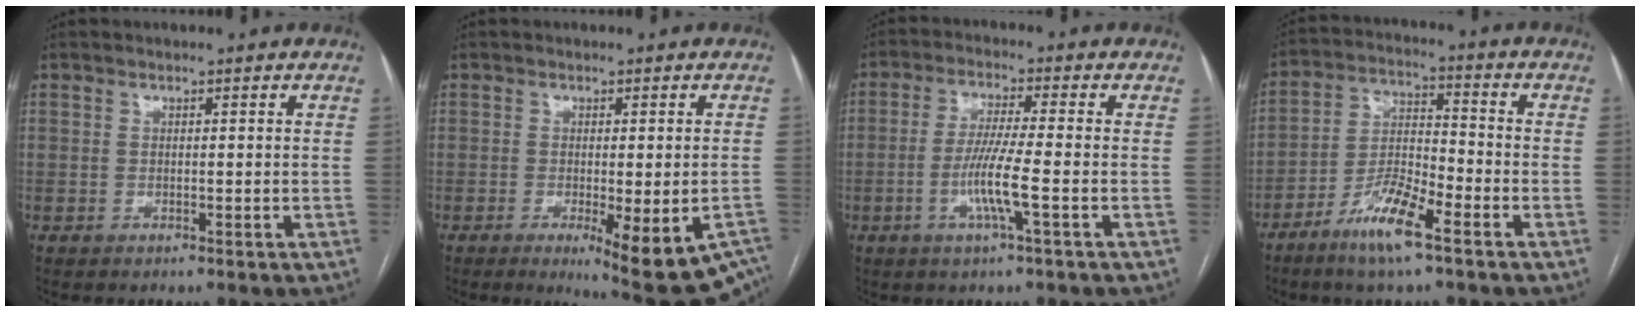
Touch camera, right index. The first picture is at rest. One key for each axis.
{"total": 13.5, "fx": -9.0, "fy": 2.7, "fz": 9.8, "tx": -0.054, "ty": -0.016, "tz": -0.114}
{"total": 7.2, "fx": -2.2, "fy": -0.4, "fz": 6.8, "tx": -0.131, "ty": -0.006, "tz": -0.043}
{"total": 9.7, "fx": -6.1, "fy": 1.6, "fz": 7.3, "tx": -0.148, "ty": -0.008, "tz": -0.122}